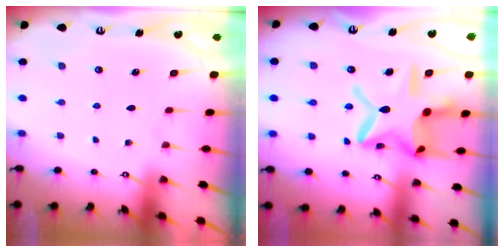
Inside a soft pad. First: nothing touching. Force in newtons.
{"total": 19.0, "press": 18.9, "slide": 1.6}